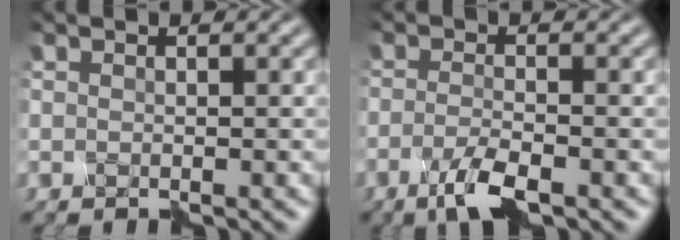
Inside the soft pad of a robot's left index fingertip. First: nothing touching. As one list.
[{"total": 3.0, "force": [-2.0, 0.3, 2.1], "torque": [-0.062, 0.001, -0.046]}]